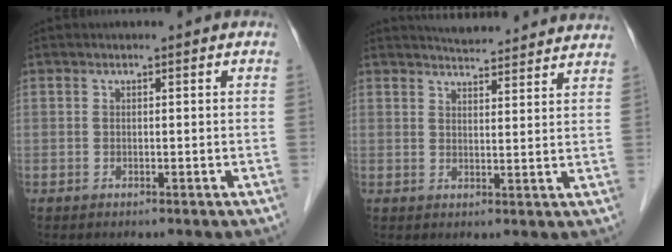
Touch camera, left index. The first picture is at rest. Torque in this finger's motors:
{"motor_torque": [0.27, -0.88, 0.02, 0.01]}